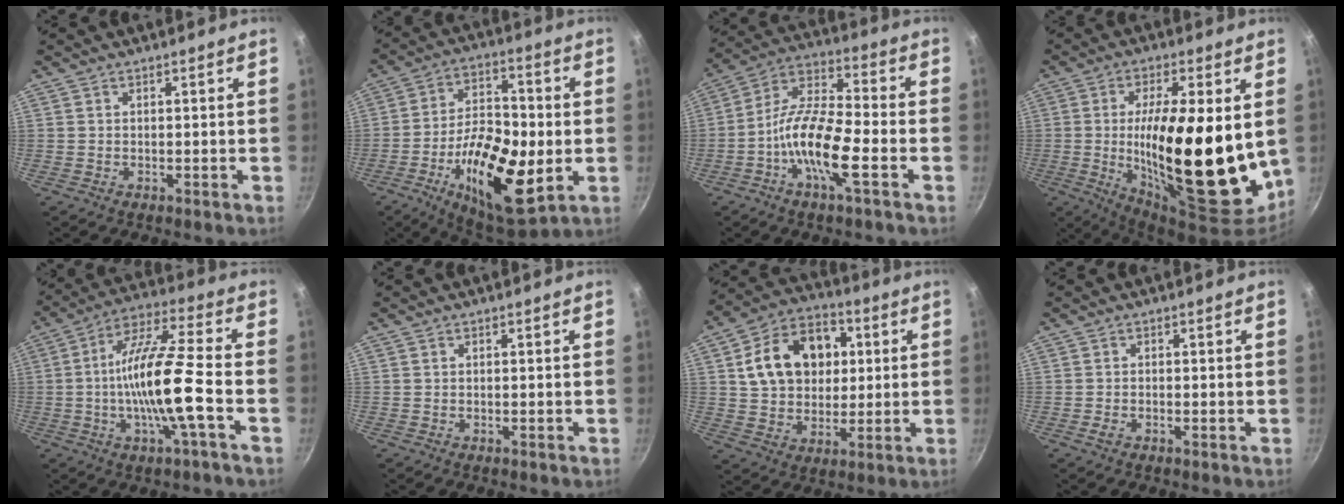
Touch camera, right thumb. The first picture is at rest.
{"total": 20.3, "force": [-4.7, 9.2, 17.5], "torque": [-0.282, 0.012, -0.077]}
{"total": 13.5, "force": [-4.8, 3.9, 12.0], "torque": [-0.225, 0.040, -0.107]}
{"total": 24.4, "force": [0.6, 8.6, 22.9], "torque": [-0.333, -0.027, 0.009]}
{"total": 14.9, "force": [-3.2, 1.7, 14.4], "torque": [-0.261, 0.033, -0.070]}
{"total": 0.0}
{"total": 18.7, "force": [4.2, 14.3, 11.4], "torque": [-0.162, 0.017, 0.064]}
{"total": 0.6, "force": [-0.4, 0.3, 0.4], "torque": [-0.010, 0.002, -0.010]}